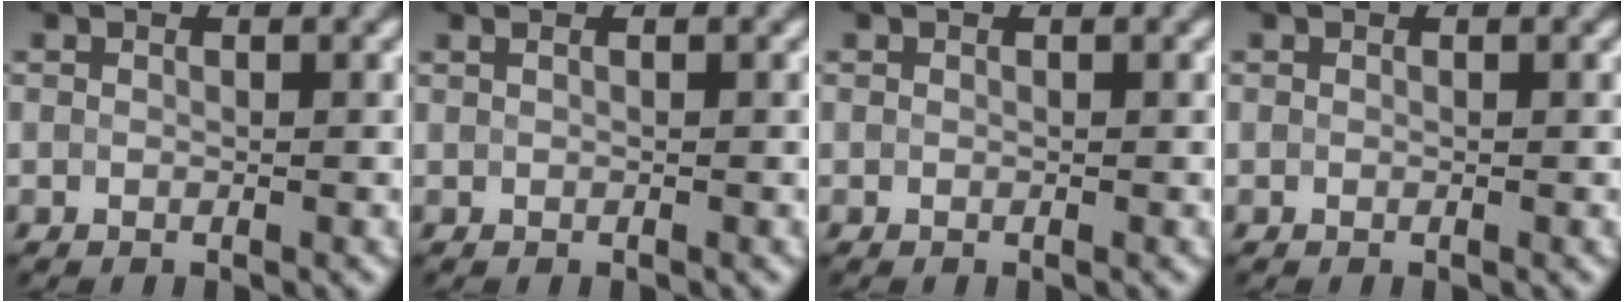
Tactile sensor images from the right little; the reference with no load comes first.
{"total": 0.8, "force": [0.3, 0.4, 0.6], "torque": [-0.012, 0.001, 0.000]}
{"total": 0.0}
{"total": 0.0}